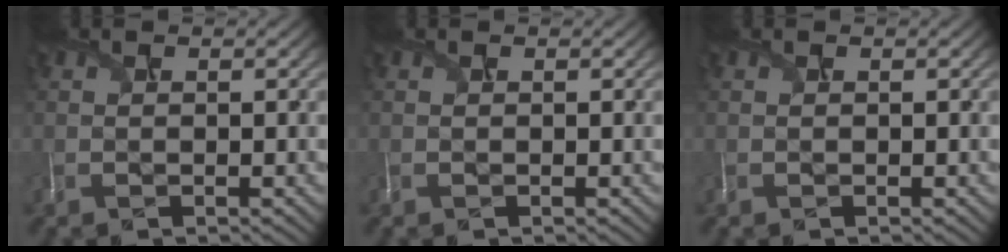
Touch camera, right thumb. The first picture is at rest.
{"total": 0.0}
{"total": 0.0}